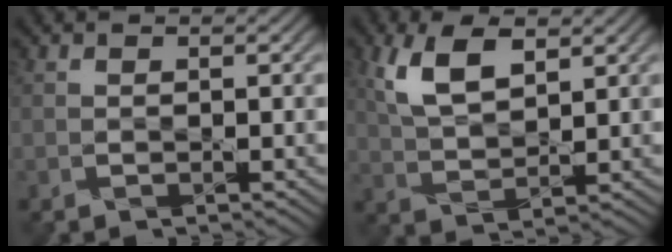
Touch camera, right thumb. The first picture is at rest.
{"total": 6.7, "force": [3.4, 2.9, 4.9], "torque": [-0.115, 0.005, 0.066]}